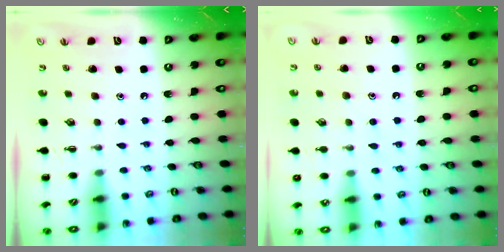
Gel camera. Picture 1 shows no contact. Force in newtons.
{"total": 6.5, "press": 6.4, "slide": 1.1}